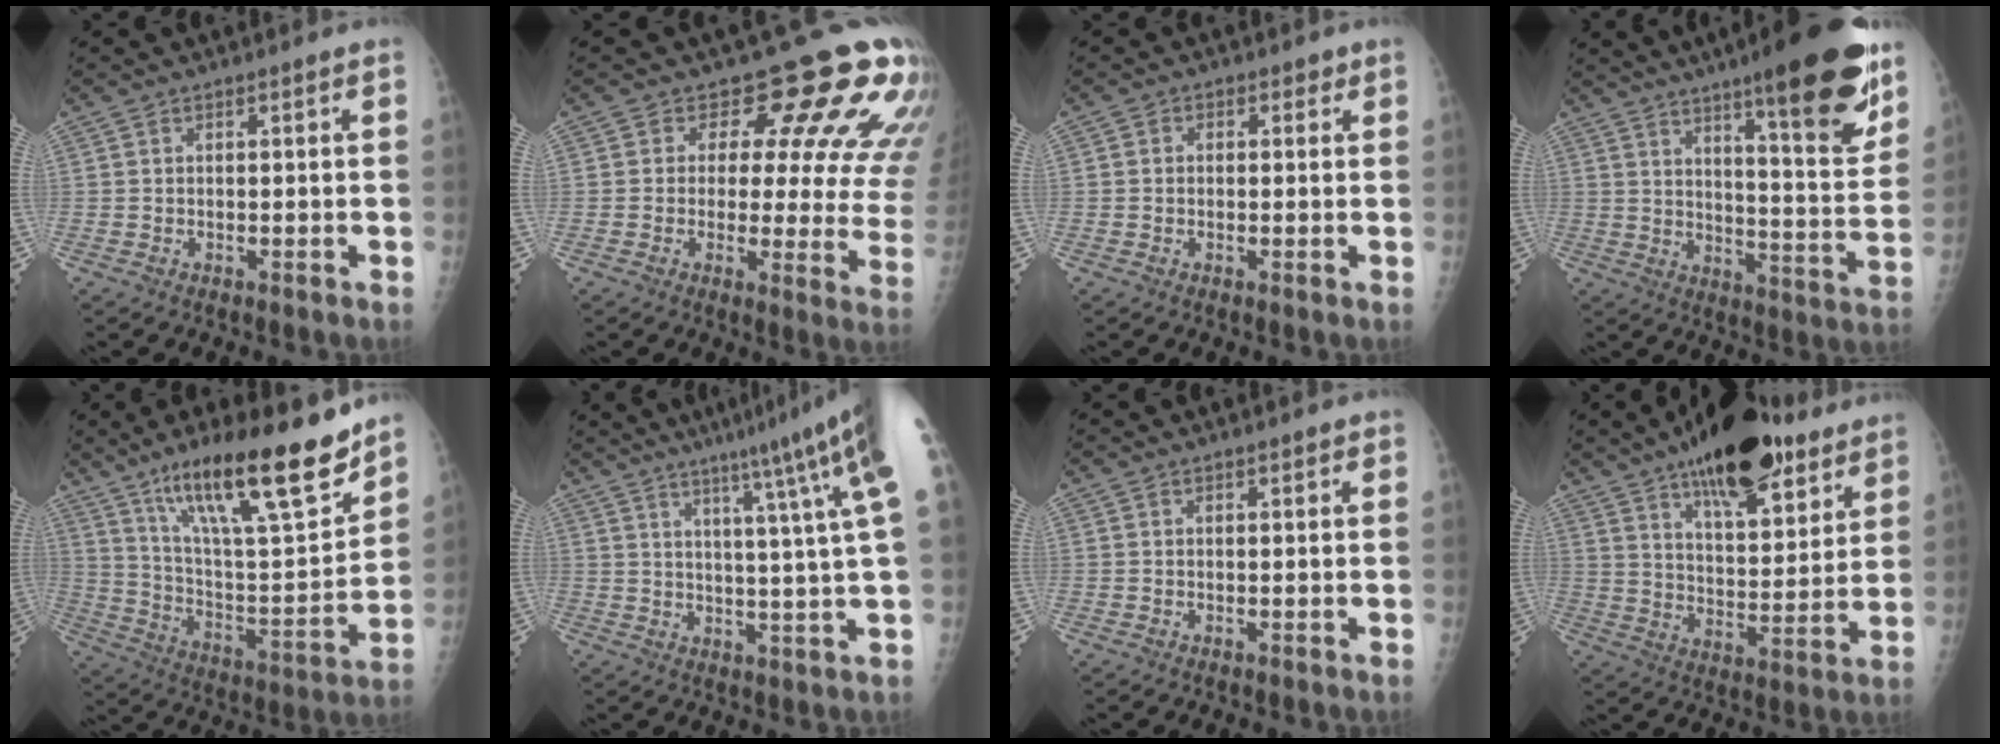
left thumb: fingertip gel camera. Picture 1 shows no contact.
{"total": 14.9, "force": [10.0, 6.4, 9.0], "torque": [-0.054, -0.059, 0.091]}
{"total": 2.1, "force": [0.4, 1.9, 0.8], "torque": [0.006, 0.003, -0.002]}
{"total": 21.6, "force": [13.4, 3.9, 16.5], "torque": [-0.203, -0.068, 0.194]}
{"total": 24.5, "force": [16.6, 5.2, 17.2], "torque": [-0.258, -0.072, 0.283]}
{"total": 17.7, "force": [9.6, 0.1, 14.8], "torque": [-0.197, -0.025, 0.116]}
{"total": 0.8, "force": [0.5, 0.3, 0.5], "torque": [-0.006, 0.000, 0.005]}
{"total": 21.7, "force": [14.1, 8.6, 14.1], "torque": [-0.166, -0.057, 0.219]}